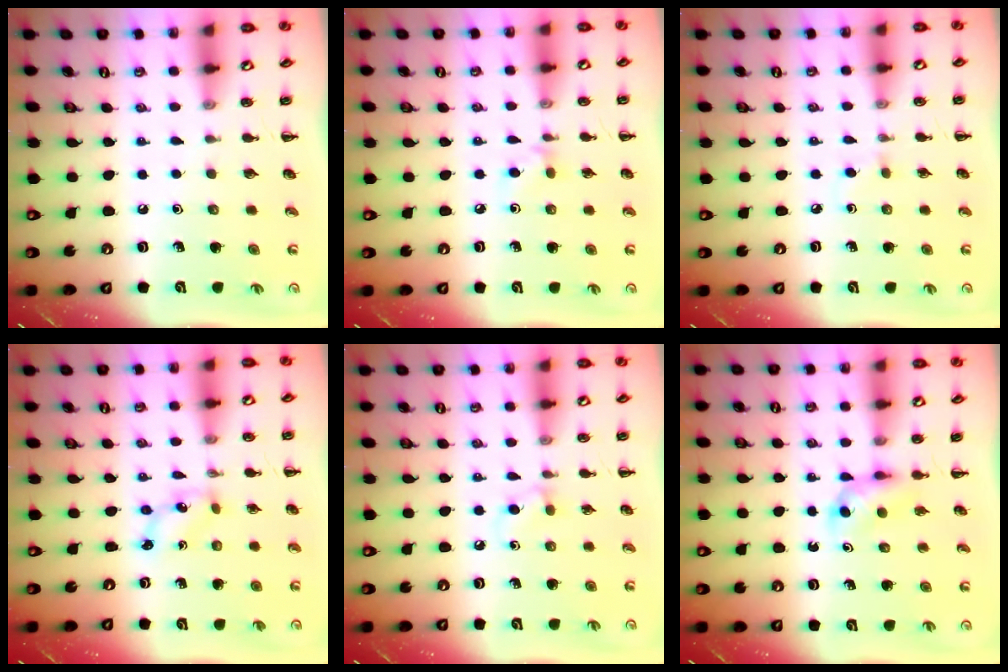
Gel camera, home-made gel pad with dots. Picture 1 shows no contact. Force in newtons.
{"total": 5.6, "press": 5.2, "slide": 2.0}
{"total": 2.4, "press": 2.1, "slide": 1.0}
{"total": 1.6, "press": 1.5, "slide": 0.3}
{"total": 3.6, "press": 3.3, "slide": 1.5}
{"total": 3.7, "press": 3.4, "slide": 1.4}